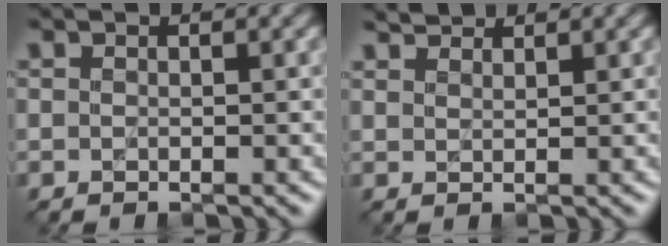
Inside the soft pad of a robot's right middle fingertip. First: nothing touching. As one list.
[{"total": 2.1, "force": [2.1, 0.0, -0.1], "torque": [0.000, 0.003, 0.034]}]